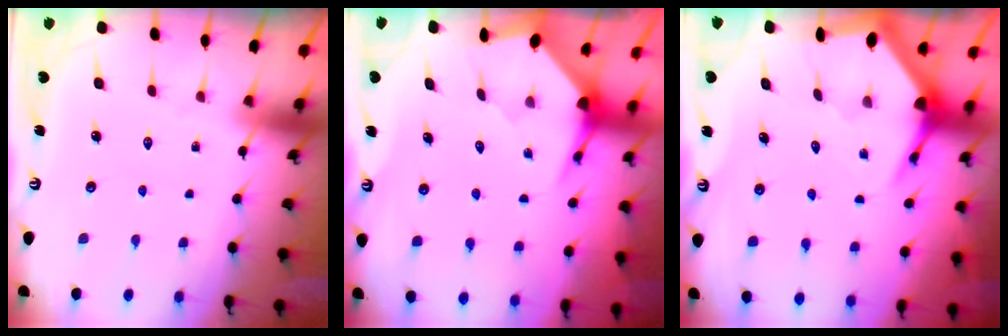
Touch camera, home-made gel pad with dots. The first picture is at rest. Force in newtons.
{"total": 3.5, "press": 3.5, "slide": 0.4}
{"total": 4.4, "press": 4.4, "slide": 0.5}